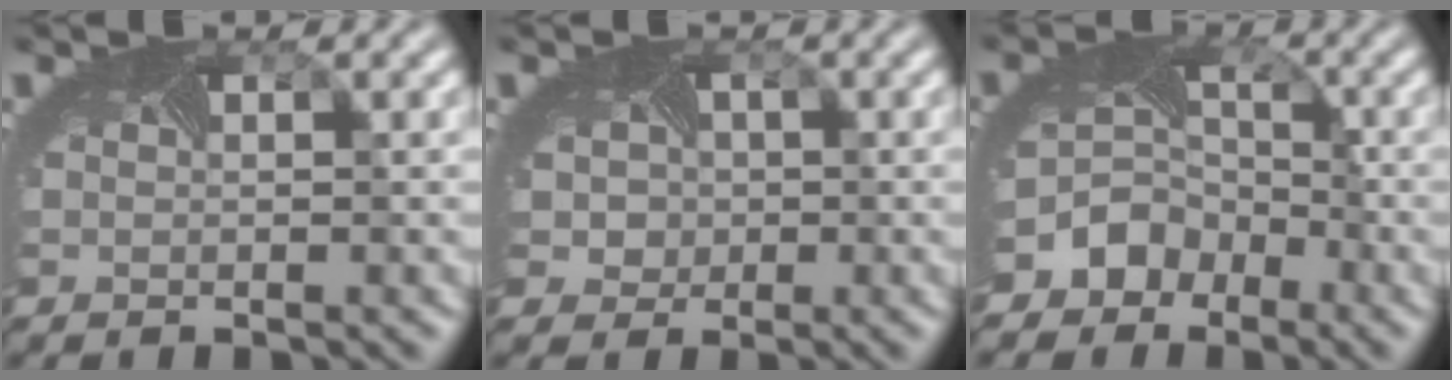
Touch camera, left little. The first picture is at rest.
{"total": 3.8, "force": [0.4, 3.4, 1.7], "torque": [-0.021, 0.012, -0.011]}
{"total": 7.0, "force": [-4.2, 5.5, 1.3], "torque": [-0.011, -0.010, -0.079]}